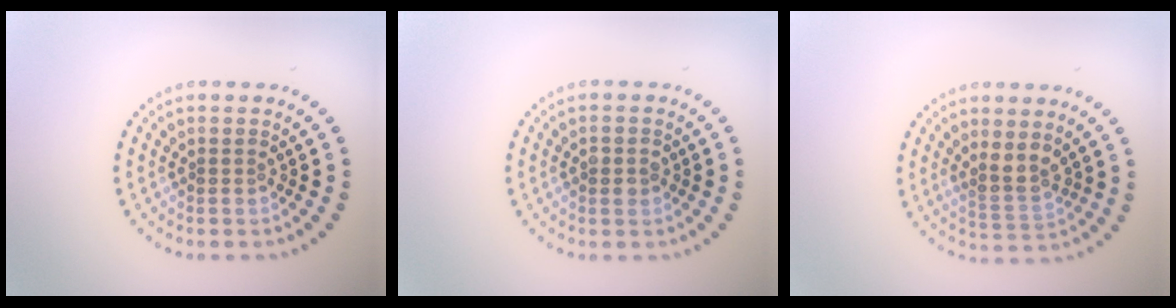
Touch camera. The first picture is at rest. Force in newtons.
{"total": 1.0, "press": 1.0, "slide": 0.1}
{"total": 2.4, "press": 2.0, "slide": 1.4}